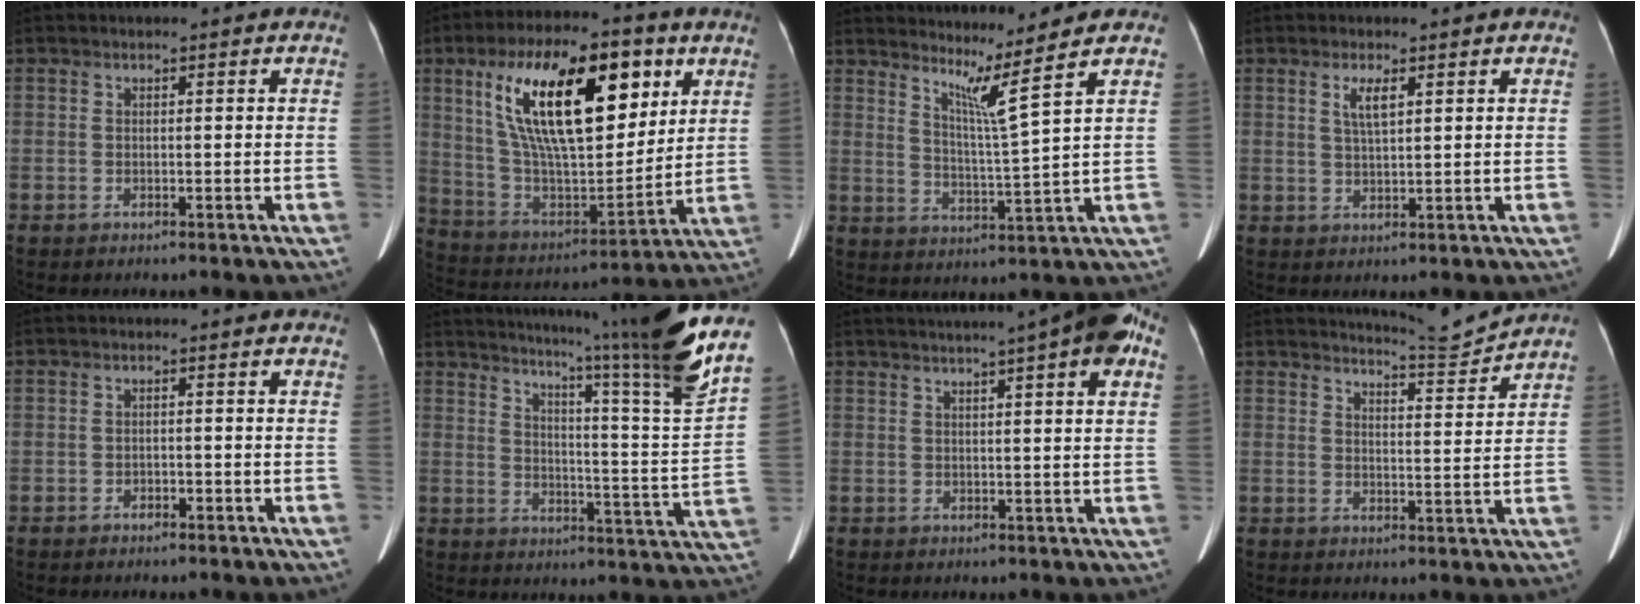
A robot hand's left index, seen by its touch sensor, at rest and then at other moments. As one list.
[{"total": 23.1, "force": [9.2, 8.3, 19.5], "torque": [-0.362, 0.028, 0.162]}, {"total": 5.5, "force": [4.0, -2.8, 2.6], "torque": [-0.054, -0.040, 0.076]}, {"total": 2.8, "force": [1.2, 0.4, 2.5], "torque": [-0.053, 0.002, 0.023]}, {"total": 1.0, "force": [-0.8, 0.5, 0.3], "torque": [-0.006, 0.001, -0.014]}, {"total": 21.1, "force": [16.8, -3.3, 12.3], "torque": [-0.189, -0.068, 0.216]}, {"total": 13.4, "force": [8.7, 0.9, 10.2], "torque": [-0.145, 0.036, 0.099]}, {"total": 5.7, "force": [5.4, -1.5, -0.4], "torque": [-0.009, -0.032, 0.086]}]